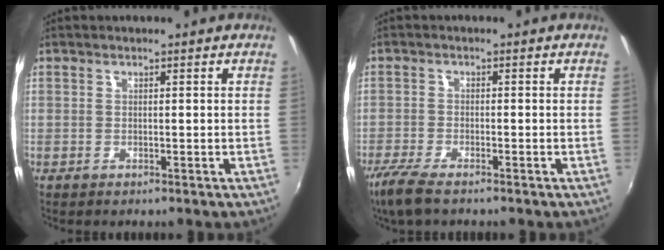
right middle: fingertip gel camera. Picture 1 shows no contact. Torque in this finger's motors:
{"motor_torque": [0.51, -0.50, 0.03, 0.06]}